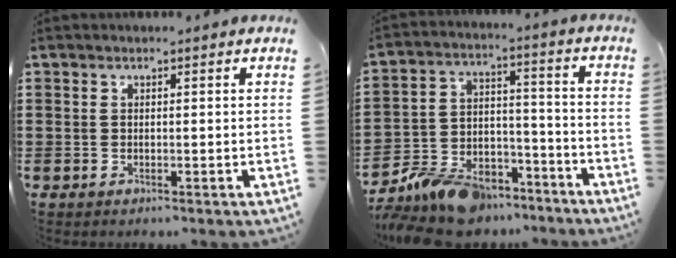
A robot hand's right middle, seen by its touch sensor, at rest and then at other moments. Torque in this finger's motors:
{"motor_torque": [2.14, 0.00, 0.49, 0.21]}